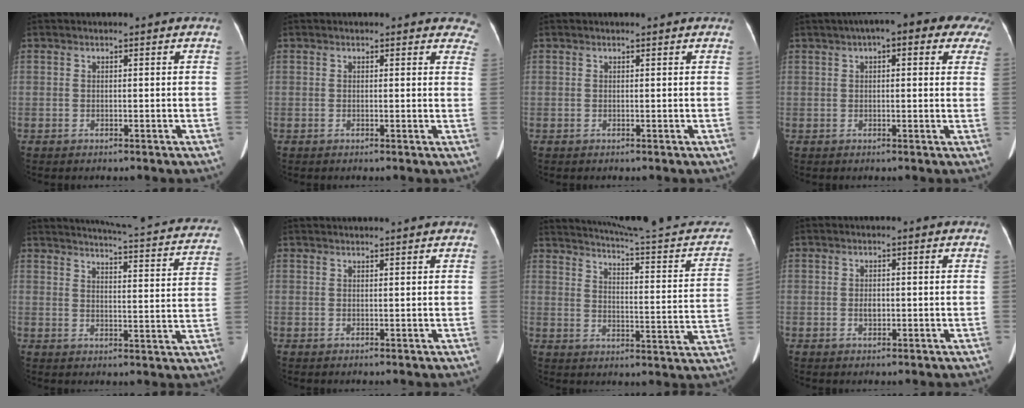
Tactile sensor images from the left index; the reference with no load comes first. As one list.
[{"total": 4.9, "force": [4.5, 1.9, 0.8], "torque": [0.026, -0.011, 0.015]}, {"total": 1.1, "force": [1.1, 0.1, 0.3], "torque": [-0.008, 0.009, 0.010]}, {"total": 14.5, "force": [8.9, 4.2, 10.6], "torque": [-0.138, 0.046, 0.101]}, {"total": 24.6, "force": [22.6, 2.6, 9.4], "torque": [-0.128, -0.059, 0.255]}, {"total": 5.4, "force": [5.2, -0.2, 1.4], "torque": [-0.013, 0.030, 0.063]}, {"total": 25.2, "force": [23.6, 0.4, 8.7], "torque": [-0.118, -0.082, 0.293]}, {"total": 1.1, "force": [-0.1, 0.8, 0.8], "torque": [-0.012, -0.002, -0.001]}]